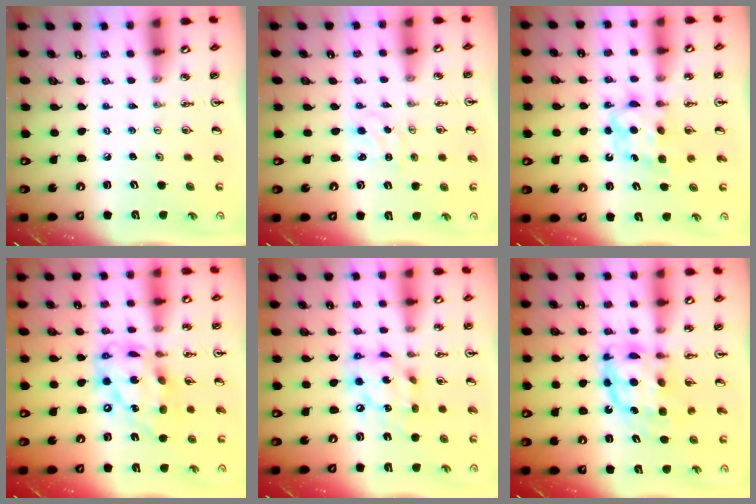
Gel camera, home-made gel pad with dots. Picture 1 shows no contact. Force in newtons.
{"total": 0.8, "press": 0.7, "slide": 0.2}
{"total": 7.0, "press": 7.0, "slide": 0.5}
{"total": 17.5, "press": 17.4, "slide": 1.4}
{"total": 13.8, "press": 13.8, "slide": 1.3}
{"total": 11.2, "press": 11.2, "slide": 0.8}